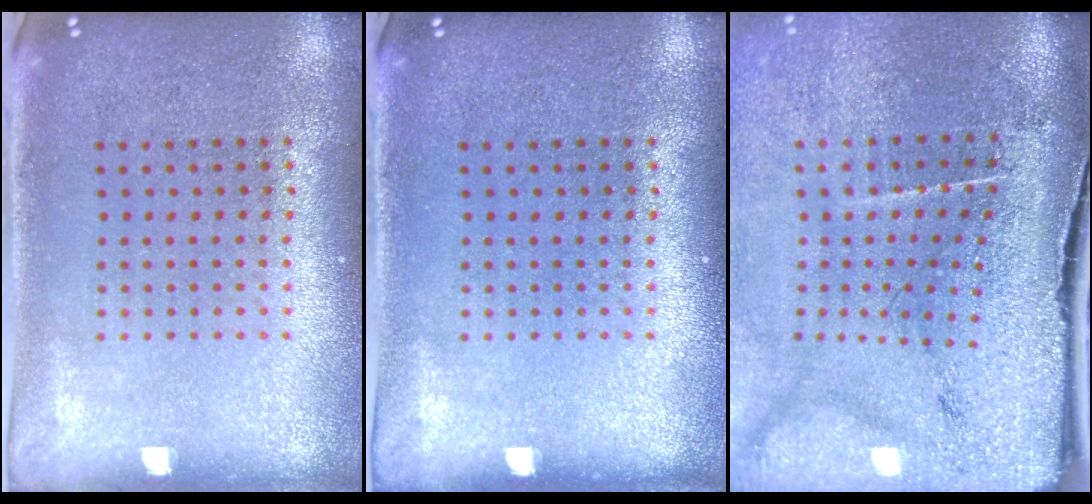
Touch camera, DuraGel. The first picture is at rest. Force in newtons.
{"total": 0.0}
{"total": 4.3, "press": 3.5, "slide": 2.5}